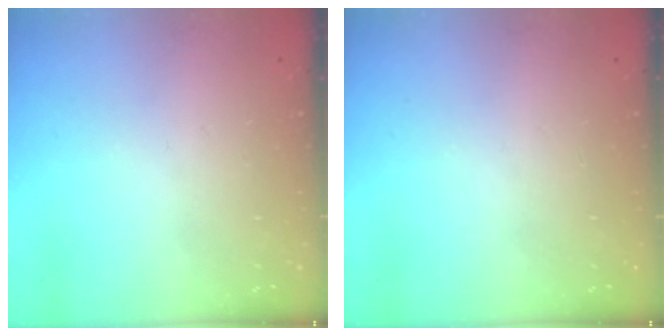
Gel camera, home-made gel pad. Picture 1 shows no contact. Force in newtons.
{"total": 0.0}